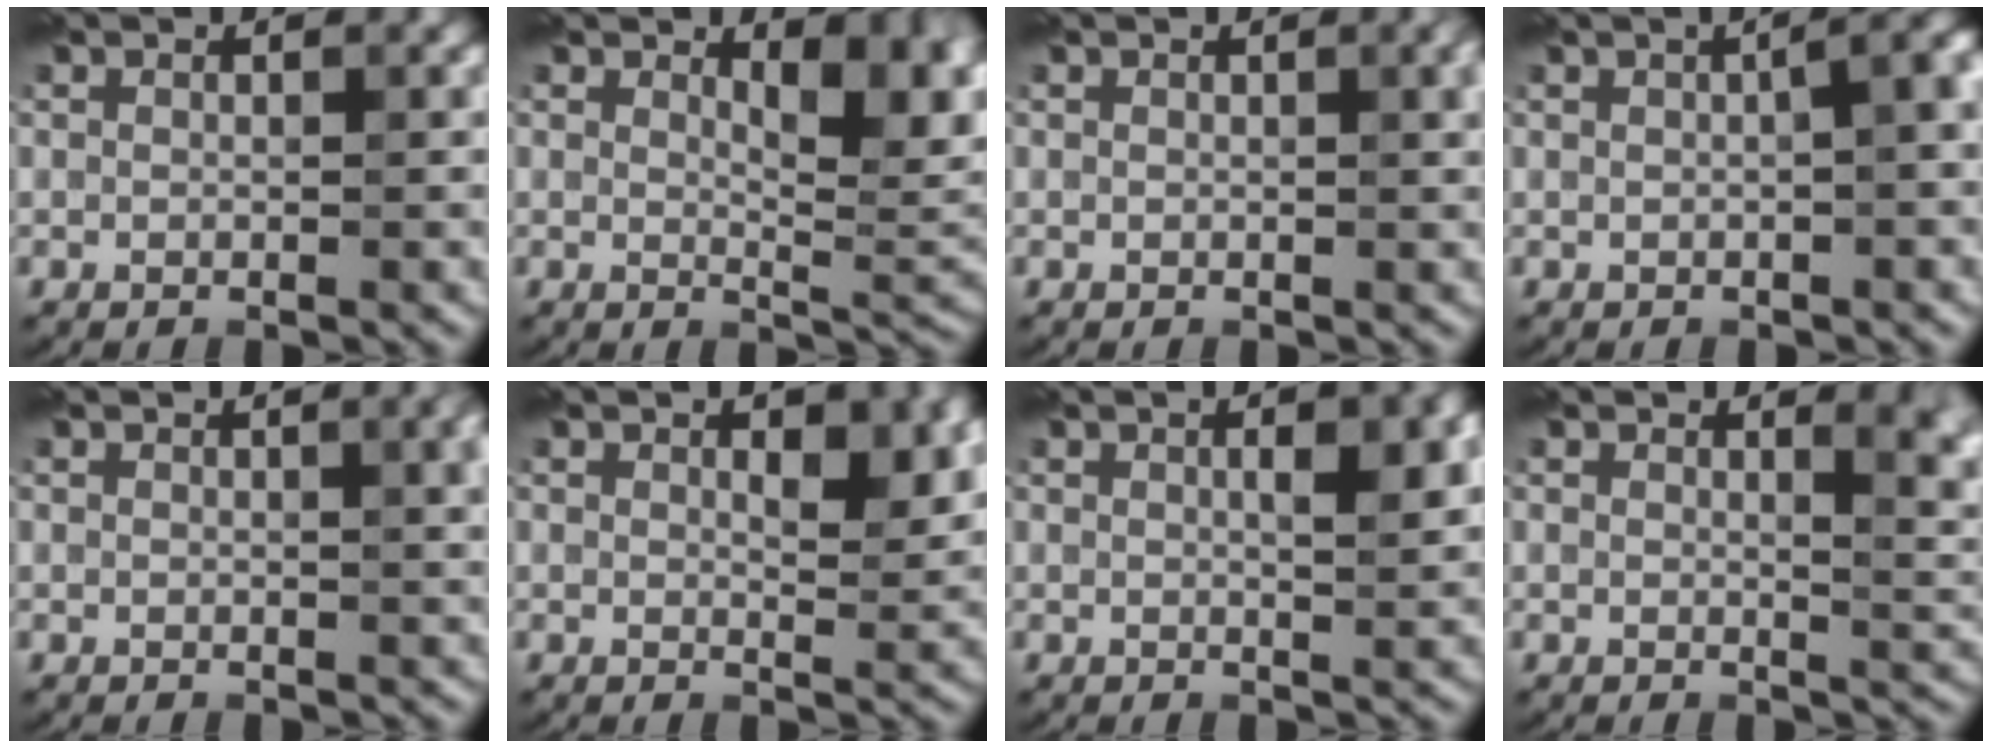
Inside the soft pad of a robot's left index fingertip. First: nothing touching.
{"total": 5.6, "force": [2.2, 2.3, 4.6], "torque": [-0.060, -0.010, 0.037]}
{"total": 2.6, "force": [0.8, 0.9, 2.3], "torque": [-0.030, 0.003, 0.012]}
{"total": 5.7, "force": [0.5, 2.4, 5.2], "torque": [-0.033, 0.024, 0.002]}
{"total": 4.1, "force": [1.1, 1.6, 3.5], "torque": [-0.035, 0.003, 0.021]}
{"total": 3.5, "force": [1.2, 1.5, 2.9], "torque": [-0.040, -0.005, 0.022]}
{"total": 3.8, "force": [0.9, 1.2, 3.5], "torque": [-0.052, 0.004, 0.015]}
{"total": 4.9, "force": [1.9, 1.9, 4.1], "torque": [-0.035, -0.004, 0.031]}